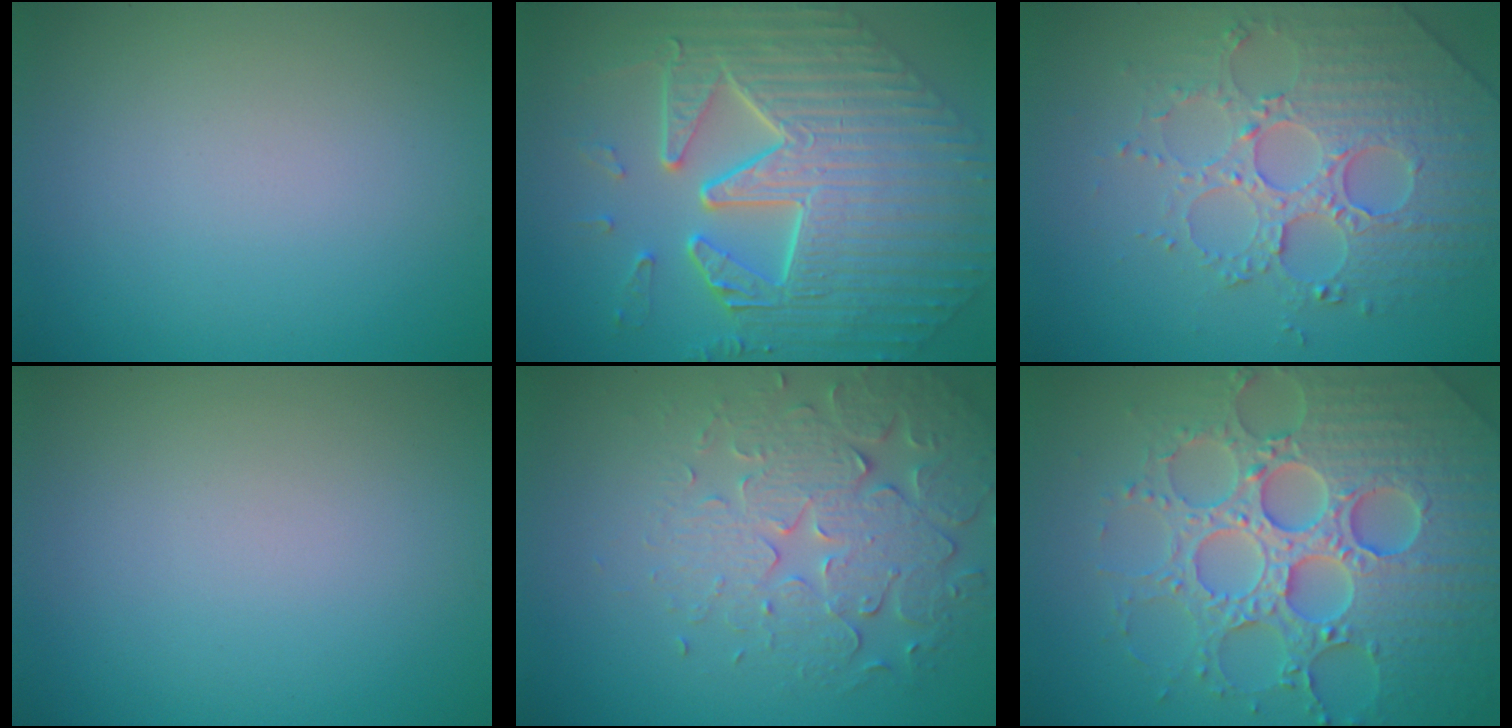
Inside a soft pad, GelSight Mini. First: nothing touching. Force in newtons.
{"total": 10.6, "press": 7.3, "slide": 7.6}
{"total": 4.7, "press": 4.5, "slide": 1.1}
{"total": 0.0}
{"total": 5.2, "press": 4.4, "slide": 2.7}
{"total": 8.0, "press": 7.8, "slide": 1.8}